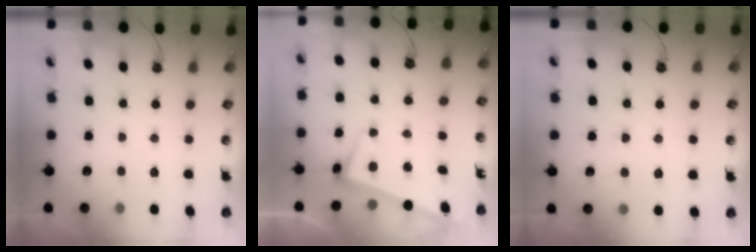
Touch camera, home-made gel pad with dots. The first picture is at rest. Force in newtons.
{"total": 2.5, "press": 2.2, "slide": 1.1}
{"total": 2.6, "press": 2.5, "slide": 0.6}